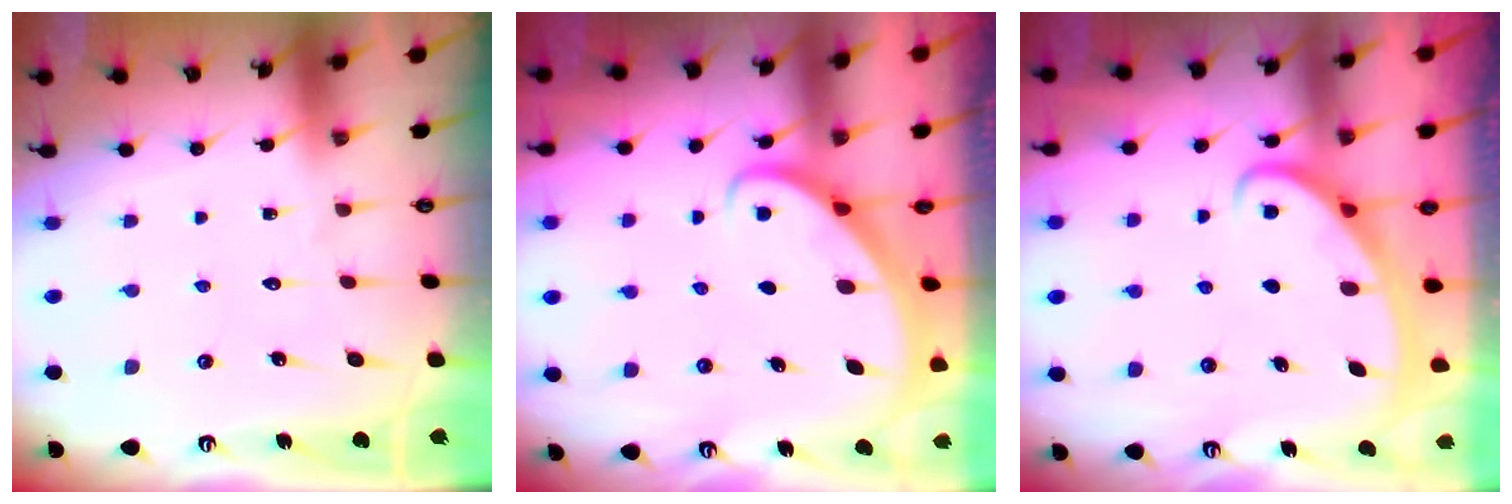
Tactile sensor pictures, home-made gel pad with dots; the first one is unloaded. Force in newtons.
{"total": 2.9, "press": 2.9, "slide": 0.2}
{"total": 3.0, "press": 3.0, "slide": 0.3}